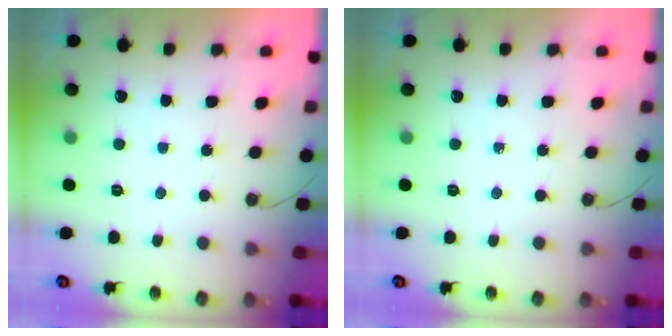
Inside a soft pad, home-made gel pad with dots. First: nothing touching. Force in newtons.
{"total": 0.0}